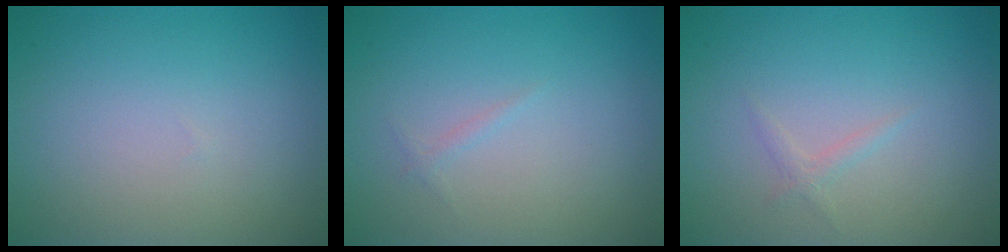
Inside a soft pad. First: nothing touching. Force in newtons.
{"total": 0.5, "press": 0.5, "slide": 0.0}
{"total": 0.8, "press": 0.8, "slide": 0.0}